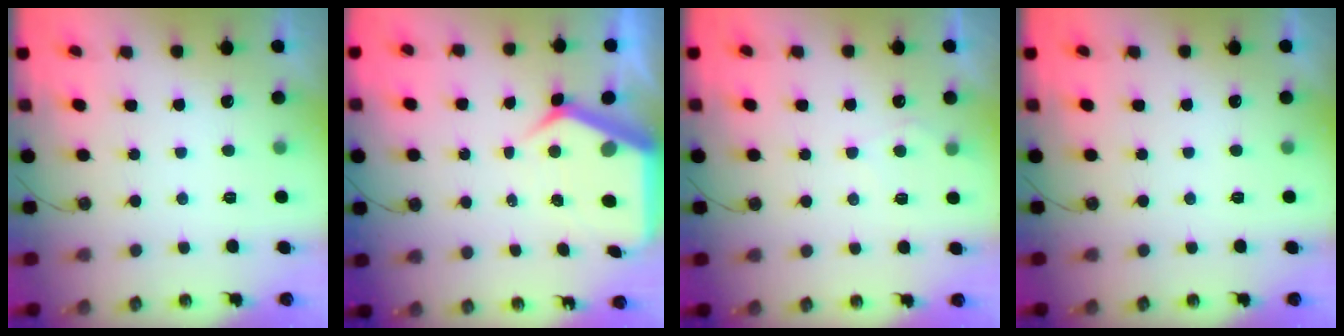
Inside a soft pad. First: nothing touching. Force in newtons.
{"total": 8.1, "press": 8.0, "slide": 0.9}
{"total": 4.9, "press": 4.9, "slide": 0.4}
{"total": 0.0}